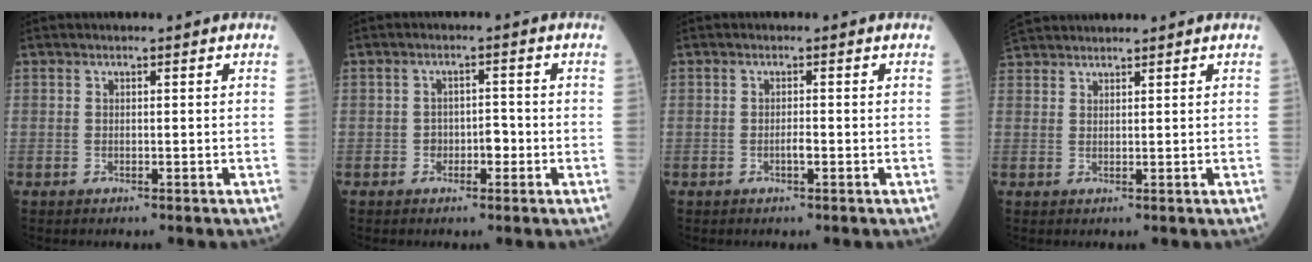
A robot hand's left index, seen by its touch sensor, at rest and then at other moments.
{"total": 2.3, "force": [-0.8, 1.4, 1.6], "torque": [-0.018, 0.008, -0.013]}
{"total": 1.0, "force": [-0.4, 0.1, 0.9], "torque": [-0.018, 0.001, -0.007]}
{"total": 5.7, "force": [5.5, 0.7, 1.2], "torque": [-0.025, 0.043, 0.097]}